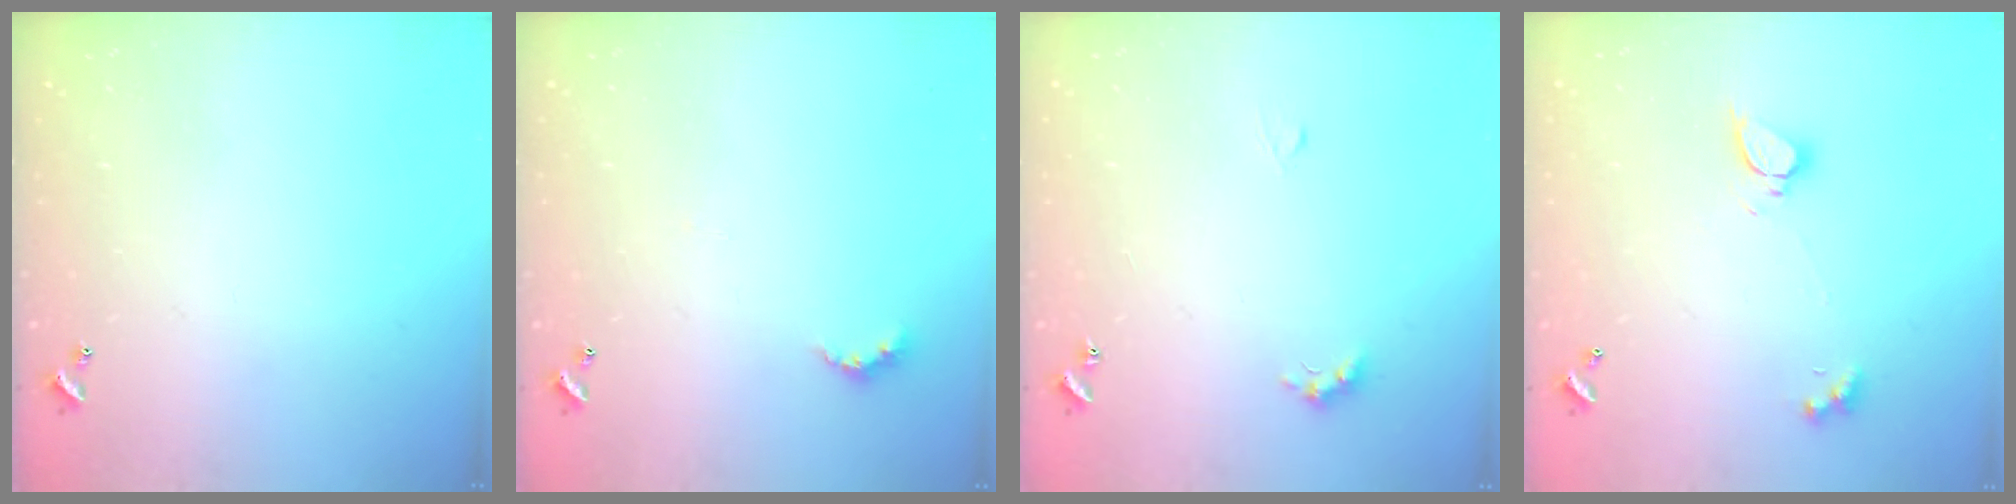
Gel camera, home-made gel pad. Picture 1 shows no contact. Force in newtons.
{"total": 4.3, "press": 4.3, "slide": 0.7}
{"total": 2.8, "press": 2.7, "slide": 0.6}
{"total": 4.6, "press": 4.5, "slide": 0.5}